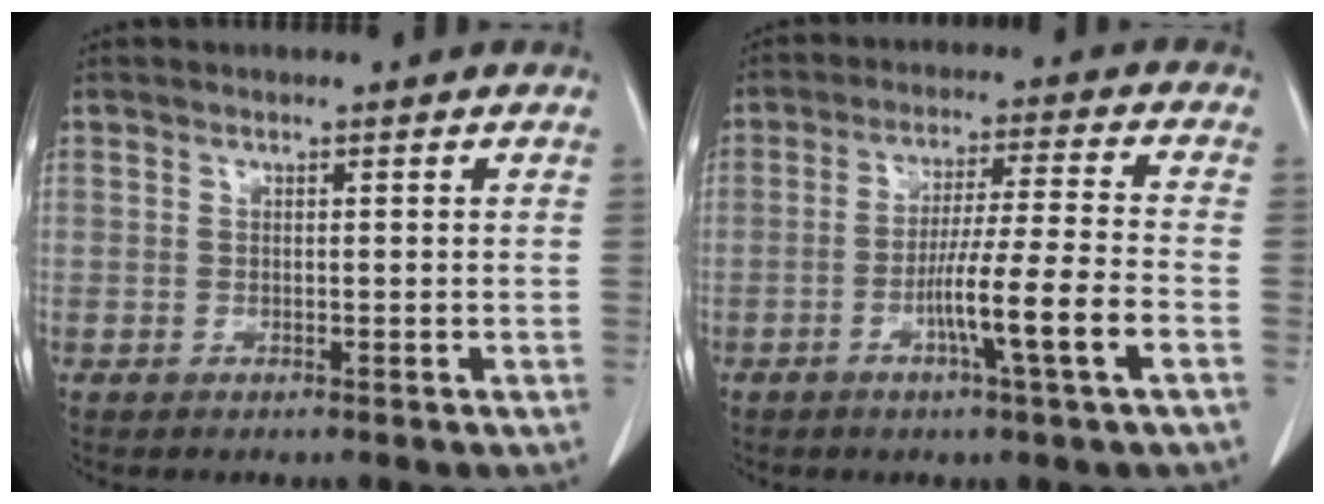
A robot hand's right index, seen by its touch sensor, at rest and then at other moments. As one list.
[{"total": 10.1, "force": [-3.8, -1.1, 9.4], "torque": [-0.164, -0.006, -0.067]}]